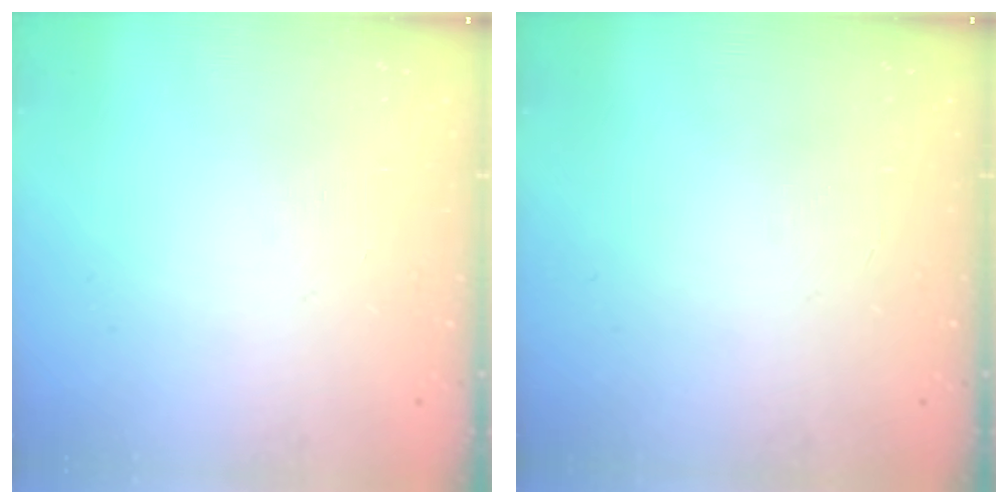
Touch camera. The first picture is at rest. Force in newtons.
{"total": 0.0}